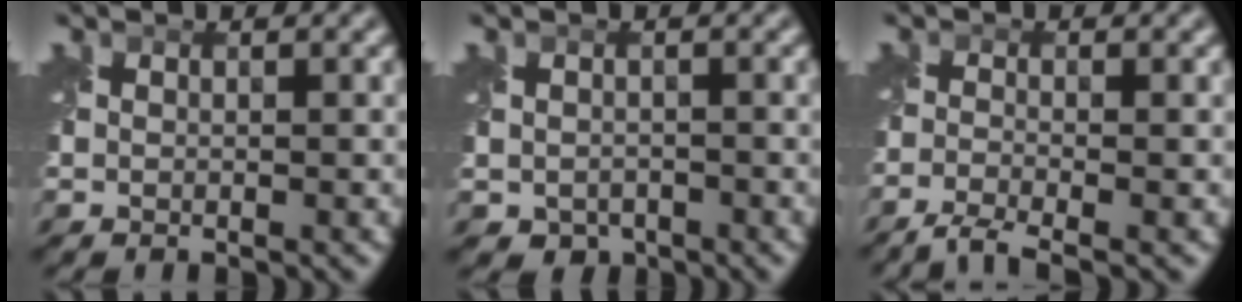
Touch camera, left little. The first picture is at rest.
{"total": 2.1, "force": [-1.1, 1.6, 0.7], "torque": [-0.017, -0.014, -0.021]}
{"total": 2.9, "force": [-2.3, 0.4, 1.6], "torque": [-0.033, -0.010, -0.061]}